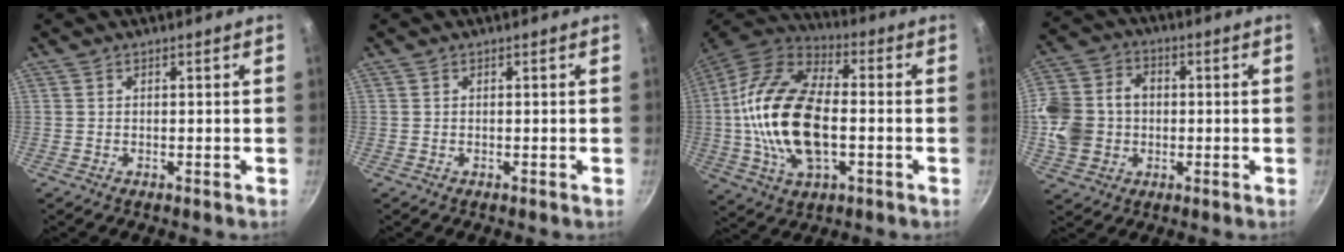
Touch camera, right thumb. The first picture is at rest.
{"total": 0.0}
{"total": 22.1, "force": [-2.0, 11.6, 18.7], "torque": [-0.375, 0.015, -0.038]}
{"total": 14.1, "force": [-0.8, 11.6, 8.0], "torque": [-0.153, 0.024, -0.017]}